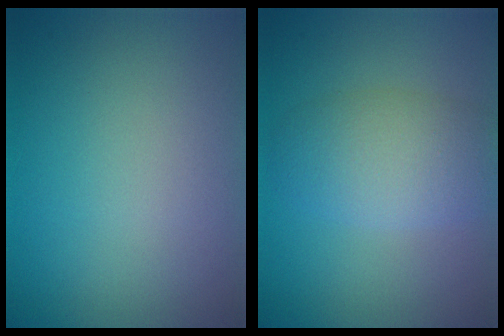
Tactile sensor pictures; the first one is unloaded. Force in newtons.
{"total": 4.1, "press": 4.1, "slide": 0.2}